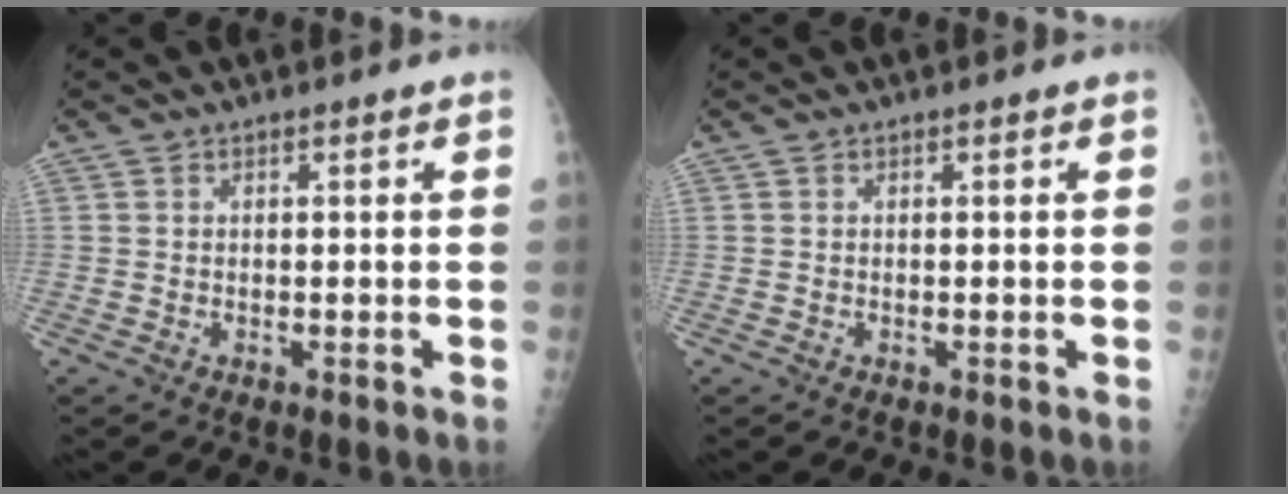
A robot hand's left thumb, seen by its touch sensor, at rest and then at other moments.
{"total": 0.0}